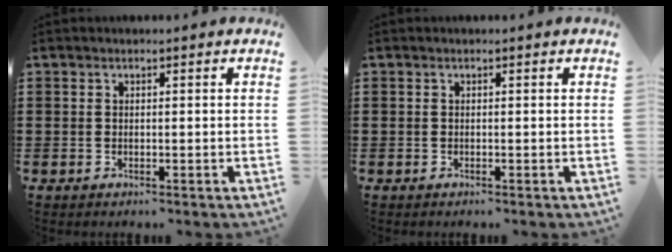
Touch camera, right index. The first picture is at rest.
{"total": 0.0}